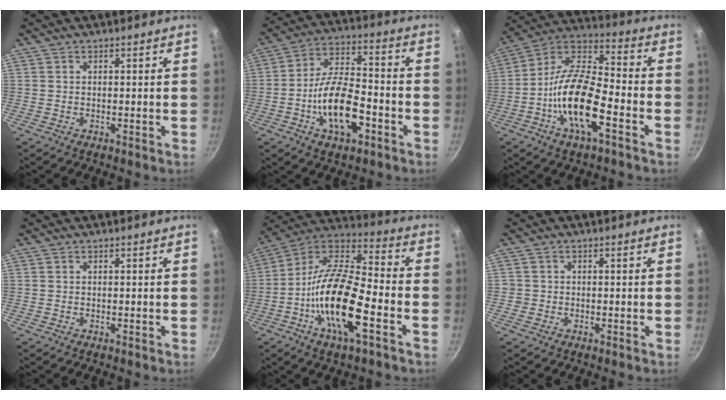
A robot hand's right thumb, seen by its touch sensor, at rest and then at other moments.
{"total": 14.5, "force": [-5.1, 6.6, 11.8], "torque": [-0.199, 0.040, -0.097]}
{"total": 17.5, "force": [-6.1, 6.7, 14.9], "torque": [-0.271, 0.039, -0.133]}
{"total": 0.0}
{"total": 20.2, "force": [-6.5, 7.0, 17.8], "torque": [-0.329, 0.034, -0.141]}
{"total": 1.2, "force": [-0.3, 1.2, 0.2], "torque": [0.000, 0.003, -0.005]}